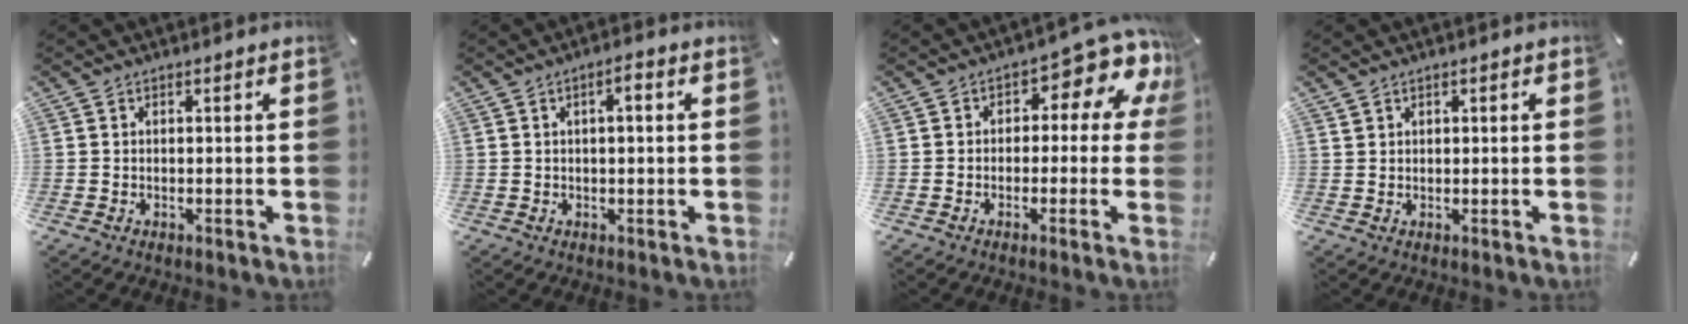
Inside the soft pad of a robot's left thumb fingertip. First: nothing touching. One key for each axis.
{"total": 2.7, "fx": 0.3, "fy": 1.0, "fz": 2.5, "tx": -0.040, "ty": 0.005, "tz": 0.000}
{"total": 10.1, "fx": 3.5, "fy": 5.2, "fz": 8.0, "tx": -0.094, "ty": -0.031, "tz": 0.059}
{"total": 1.0, "fx": 0.6, "fy": 0.8, "fz": 0.2, "tx": -0.004, "ty": 0.000, "tz": 0.012}